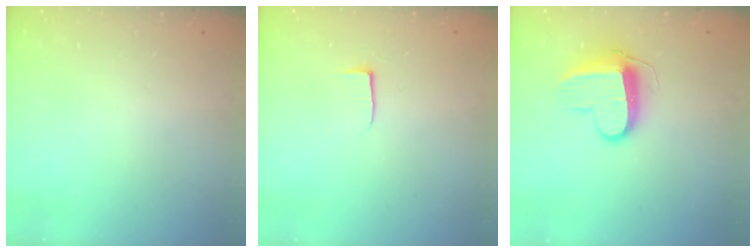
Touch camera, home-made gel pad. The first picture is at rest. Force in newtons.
{"total": 3.8, "press": 3.8, "slide": 0.5}
{"total": 10.3, "press": 10.3, "slide": 0.5}